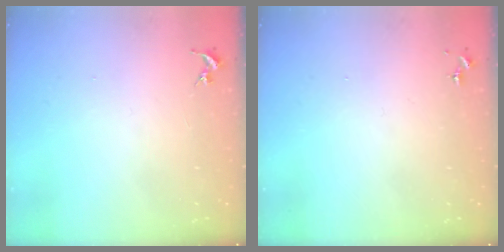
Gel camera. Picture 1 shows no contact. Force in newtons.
{"total": 0.0}